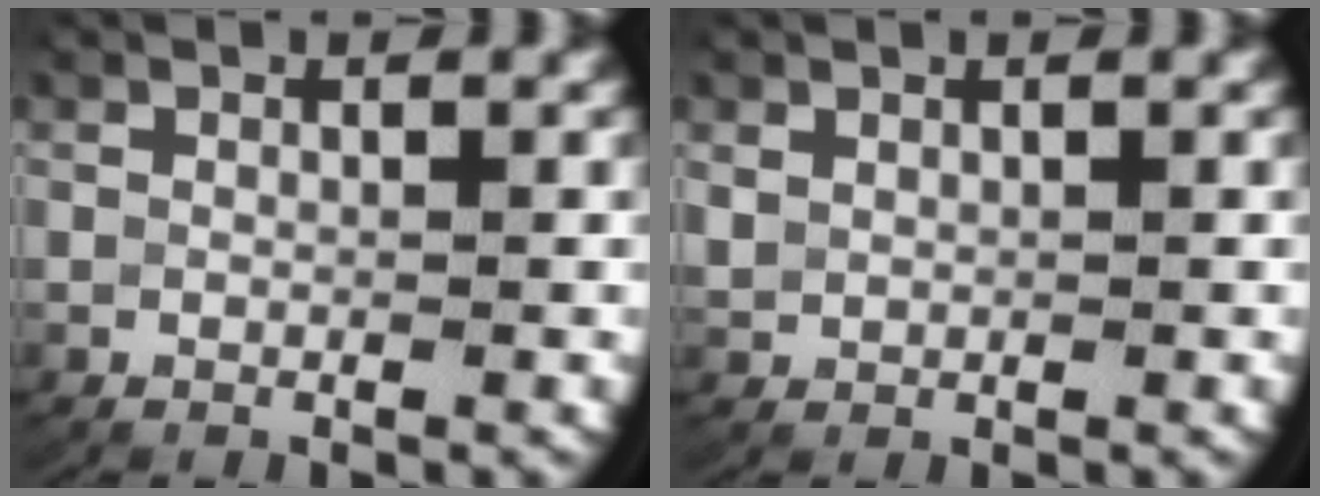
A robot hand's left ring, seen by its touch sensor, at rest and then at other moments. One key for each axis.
{"total": 0.9, "fx": 0.2, "fy": 0.8, "fz": 0.4, "tx": -0.015, "ty": 0.001, "tz": 0.012}